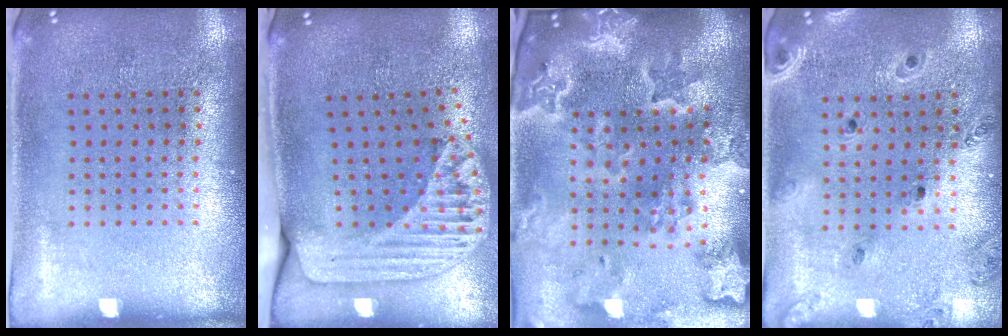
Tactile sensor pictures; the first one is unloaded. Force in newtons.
{"total": 2.2, "press": 1.7, "slide": 1.4}
{"total": 4.7, "press": 3.7, "slide": 2.8}
{"total": 0.6, "press": 0.6, "slide": 0.1}